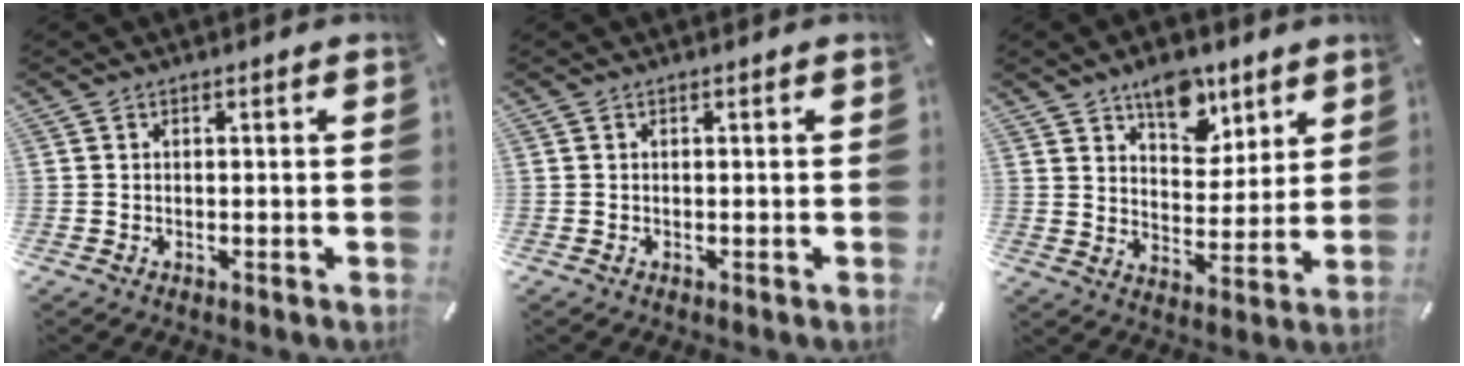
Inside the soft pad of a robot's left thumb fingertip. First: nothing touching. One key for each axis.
{"total": 0.0}
{"total": 11.4, "fx": 7.8, "fy": 6.9, "fz": 4.6, "tx": -0.048, "ty": -0.050, "tz": 0.138}